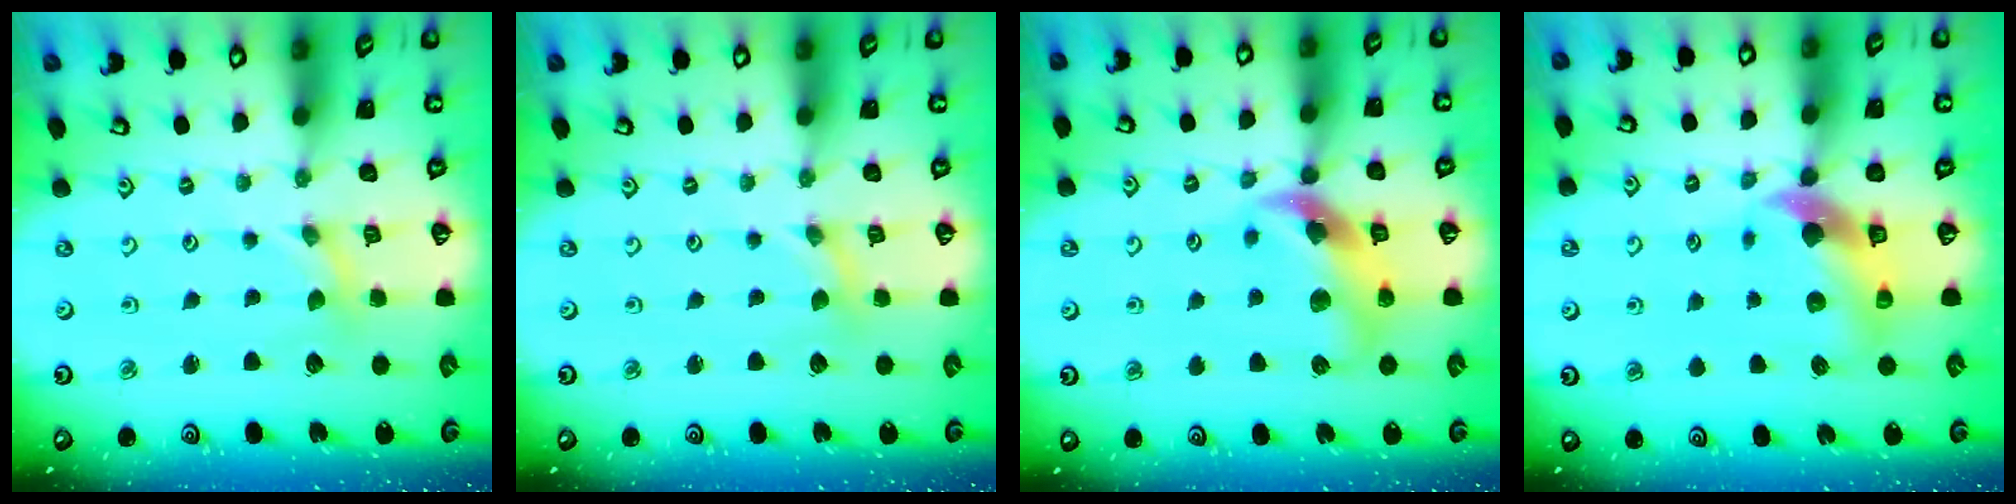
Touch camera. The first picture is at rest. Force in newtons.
{"total": 0.0}
{"total": 12.7, "press": 12.6, "slide": 1.8}
{"total": 10.1, "press": 10.0, "slide": 1.5}